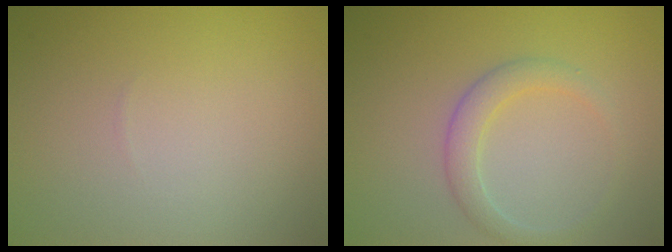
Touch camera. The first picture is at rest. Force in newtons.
{"total": 2.4, "press": 2.4, "slide": 0.2}